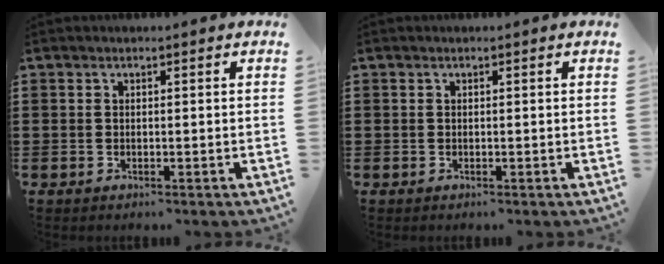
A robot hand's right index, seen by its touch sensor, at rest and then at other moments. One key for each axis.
{"total": 0.0}